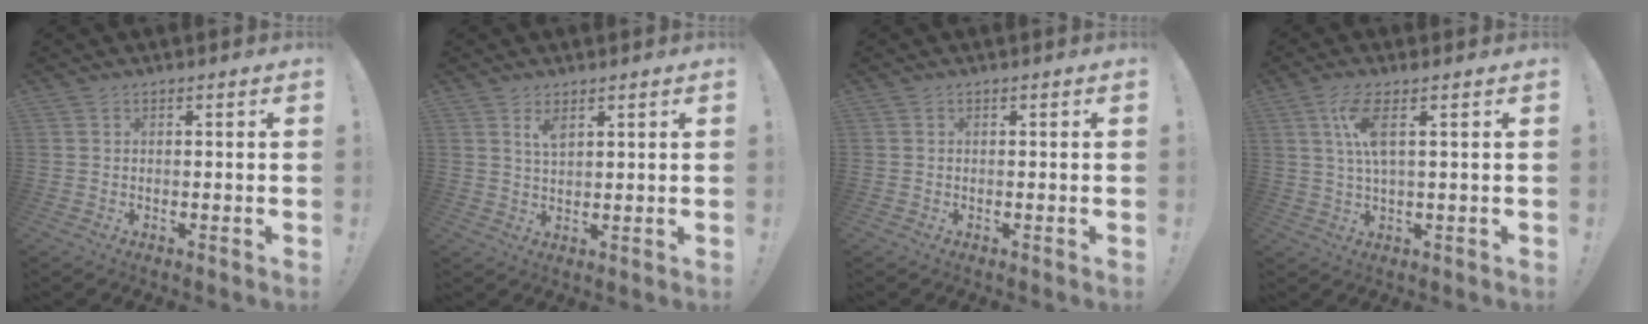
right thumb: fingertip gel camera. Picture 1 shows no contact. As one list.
[{"total": 3.5, "force": [2.2, 1.2, 2.5], "torque": [-0.044, -0.009, 0.036]}, {"total": 0.0}, {"total": 8.1, "force": [2.5, 1.5, 7.6], "torque": [-0.152, -0.006, 0.042]}]